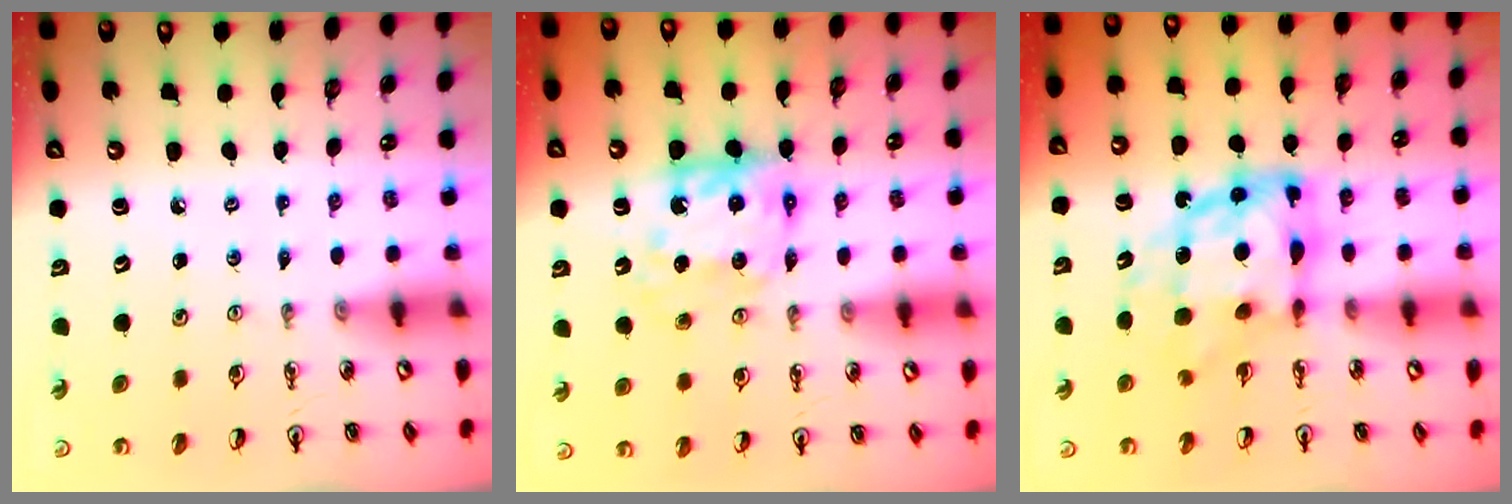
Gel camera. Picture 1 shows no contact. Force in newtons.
{"total": 11.6, "press": 11.6, "slide": 0.5}
{"total": 11.9, "press": 11.8, "slide": 1.2}